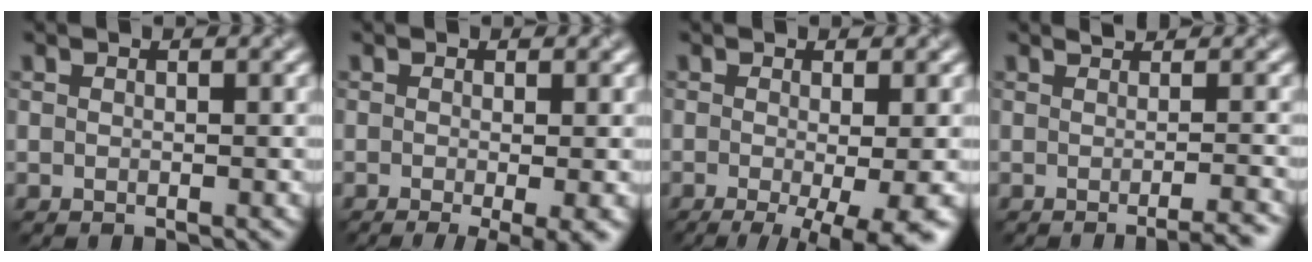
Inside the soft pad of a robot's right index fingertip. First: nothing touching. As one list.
[{"total": 4.8, "force": [-1.7, 1.2, 4.3], "torque": [-0.055, -0.015, -0.018]}, {"total": 8.3, "force": [-2.7, 2.3, 7.4], "torque": [-0.085, -0.015, -0.032]}, {"total": 3.8, "force": [-0.9, 1.3, 3.4], "torque": [-0.012, 0.006, -0.010]}]